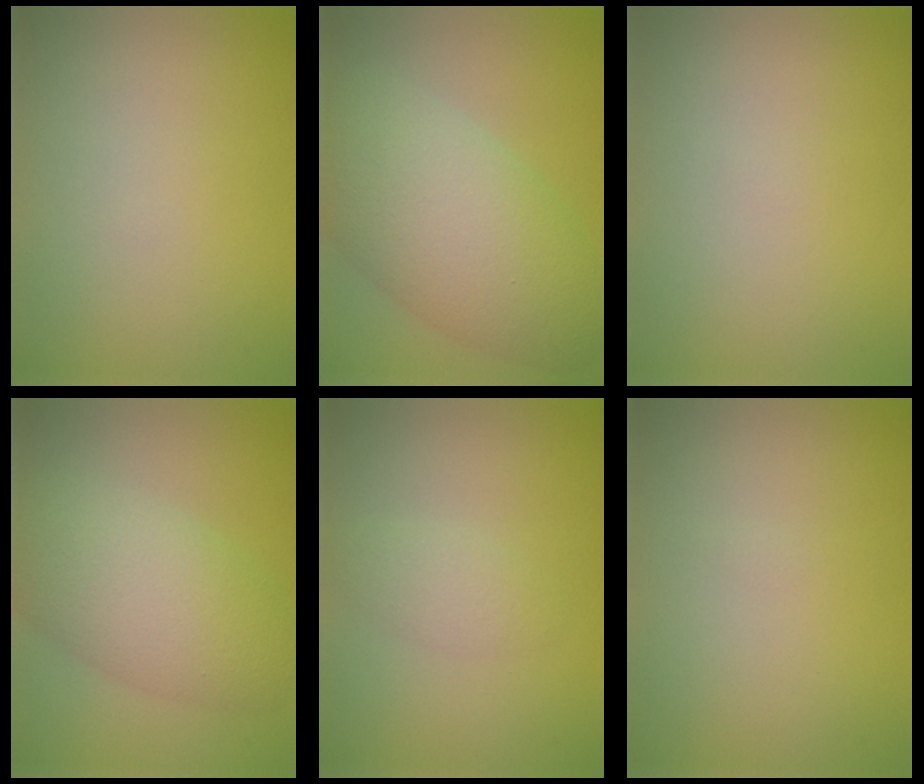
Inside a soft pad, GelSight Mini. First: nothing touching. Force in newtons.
{"total": 9.6, "press": 9.6, "slide": 0.7}
{"total": 0.0}
{"total": 7.0, "press": 7.0, "slide": 0.1}
{"total": 1.6, "press": 1.6, "slide": 0.1}
{"total": 0.0}